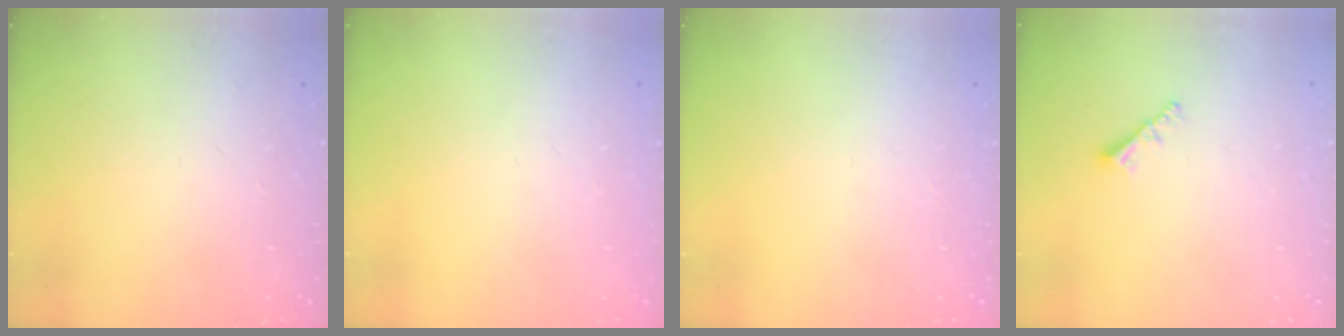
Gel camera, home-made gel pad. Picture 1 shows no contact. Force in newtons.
{"total": 0.0}
{"total": 0.0}
{"total": 1.9, "press": 1.9, "slide": 0.5}